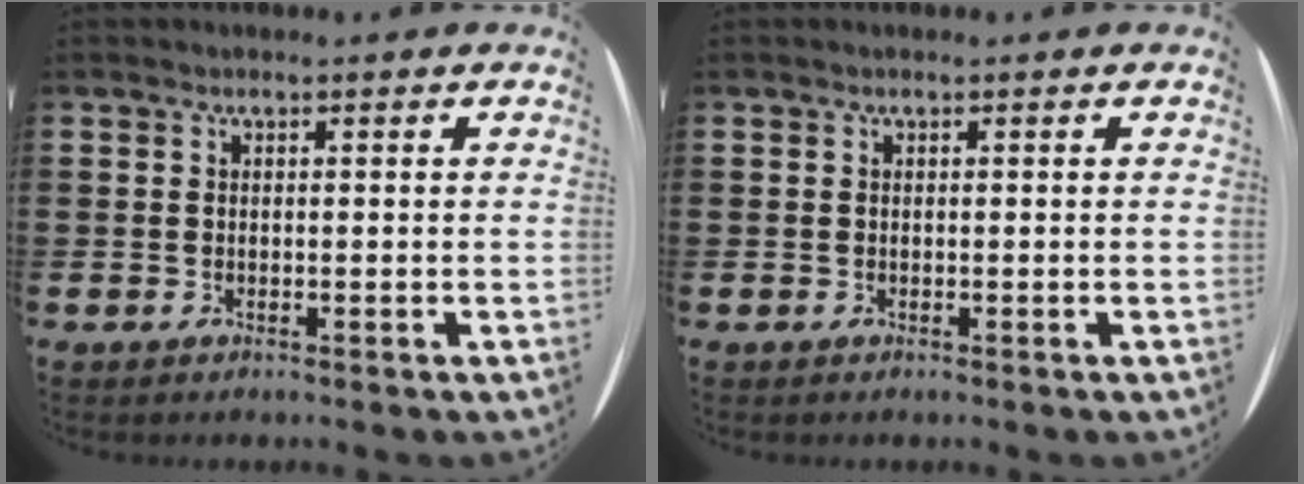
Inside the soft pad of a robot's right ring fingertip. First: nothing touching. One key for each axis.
{"total": 0.0}